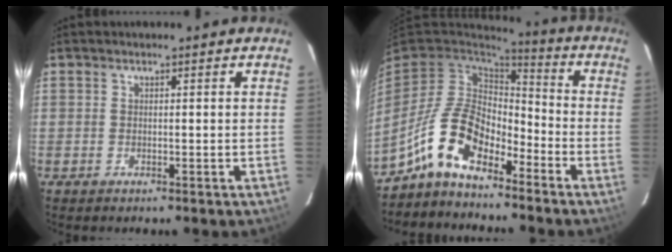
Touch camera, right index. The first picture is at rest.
{"total": 12.9, "force": [-8.0, 6.0, 8.1], "torque": [-0.161, 0.007, -0.156]}